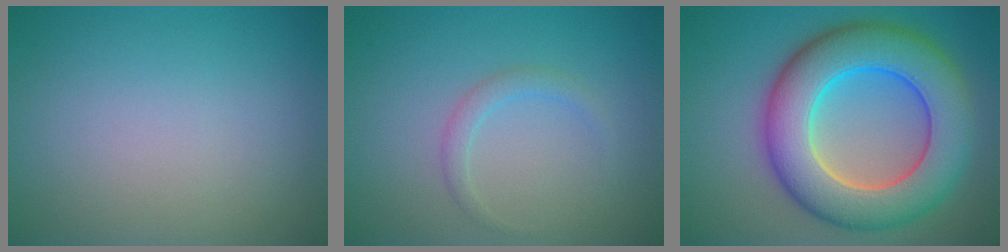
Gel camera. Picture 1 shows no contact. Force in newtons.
{"total": 1.4, "press": 1.4, "slide": 0.0}
{"total": 11.2, "press": 11.2, "slide": 0.3}